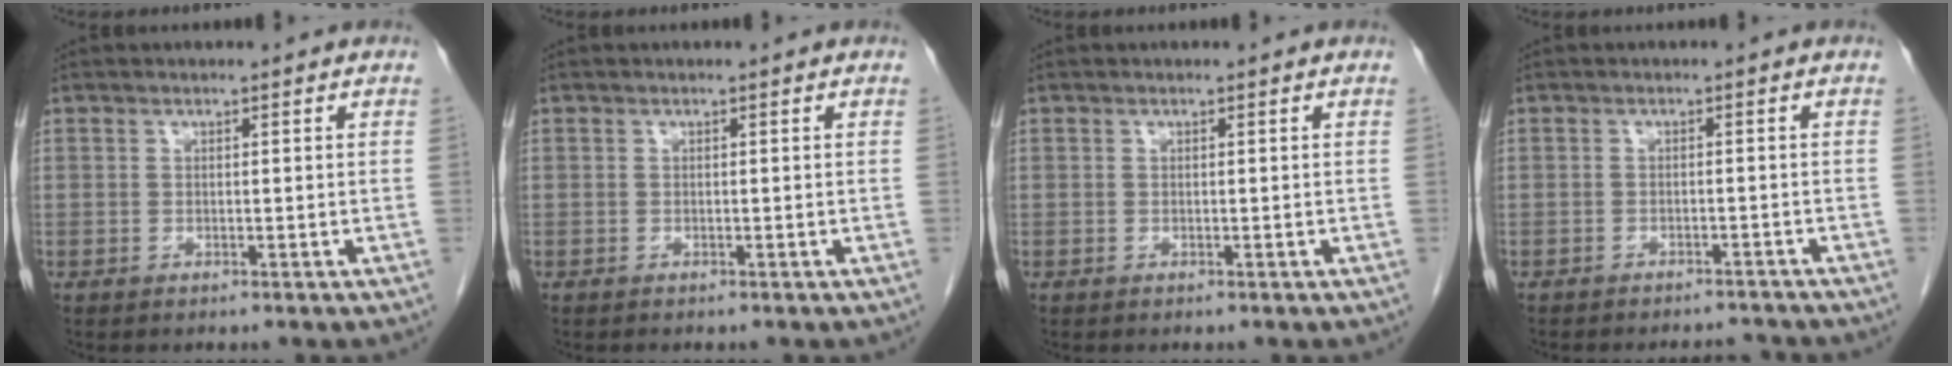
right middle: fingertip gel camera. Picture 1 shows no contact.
{"total": 0.0}
{"total": 0.0}
{"total": 5.2, "force": [-5.0, 1.1, 0.9], "torque": [-0.008, -0.002, -0.065]}